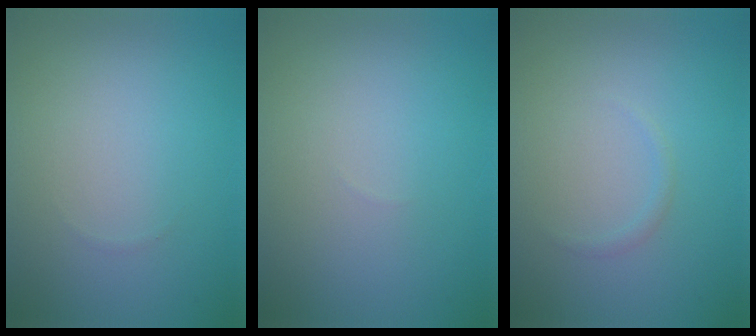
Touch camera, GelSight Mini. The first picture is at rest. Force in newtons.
{"total": 0.0}
{"total": 0.6, "press": 0.6, "slide": 0.0}